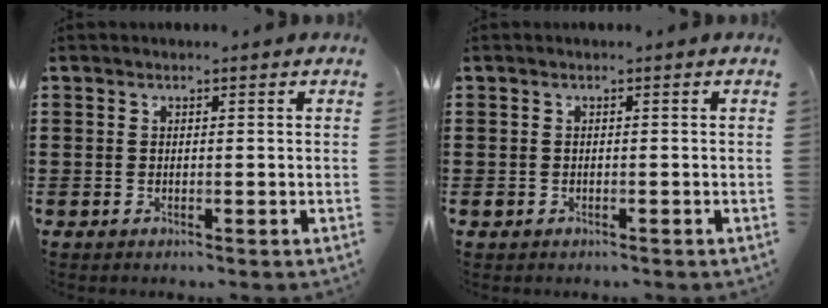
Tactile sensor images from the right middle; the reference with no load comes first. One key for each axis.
{"total": 0.6, "fx": -0.4, "fy": 0.4, "fz": 0.1, "tx": -0.004, "ty": 0.002, "tz": -0.010}